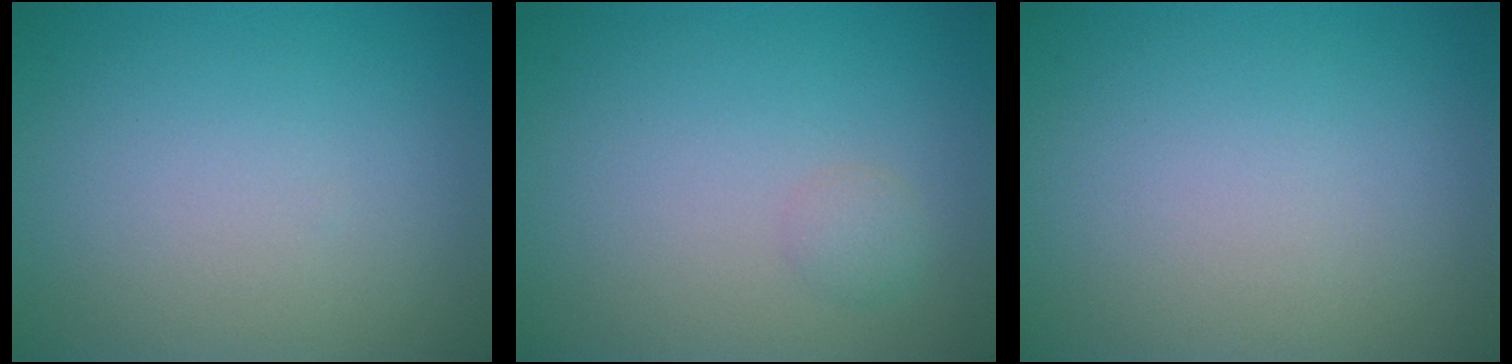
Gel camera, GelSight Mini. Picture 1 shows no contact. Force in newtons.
{"total": 1.0, "press": 1.0, "slide": 0.0}
{"total": 0.0}